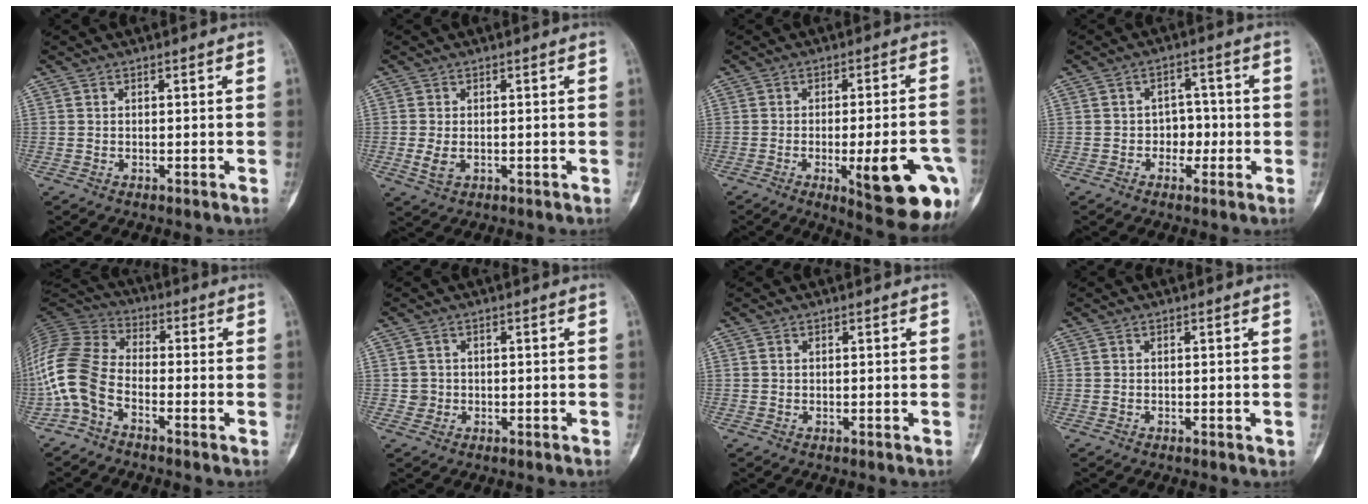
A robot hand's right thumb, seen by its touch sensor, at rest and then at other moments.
{"total": 3.0, "force": [-0.4, 2.0, 2.2], "torque": [-0.046, -0.004, -0.004]}
{"total": 16.8, "force": [-5.9, 4.3, 15.1], "torque": [-0.147, 0.014, -0.061]}
{"total": 4.2, "force": [-1.1, 3.4, 2.1], "torque": [0.006, 0.018, -0.028]}
{"total": 12.0, "force": [-4.7, 7.3, 8.3], "torque": [-0.181, 0.045, -0.110]}
{"total": 1.5, "force": [-0.2, 1.5, 0.0], "torque": [0.010, 0.008, -0.006]}
{"total": 0.0}
{"total": 0.0}